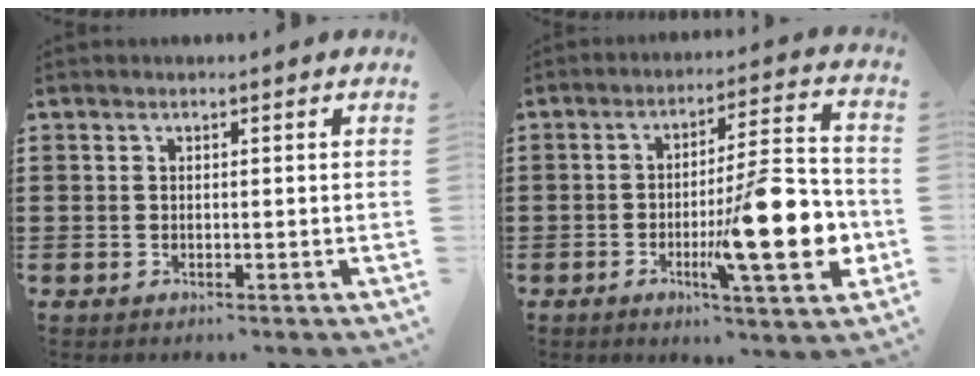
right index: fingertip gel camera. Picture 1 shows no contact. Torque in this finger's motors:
{"motor_torque": [2.14, 0.00, 1.05, 0.21]}